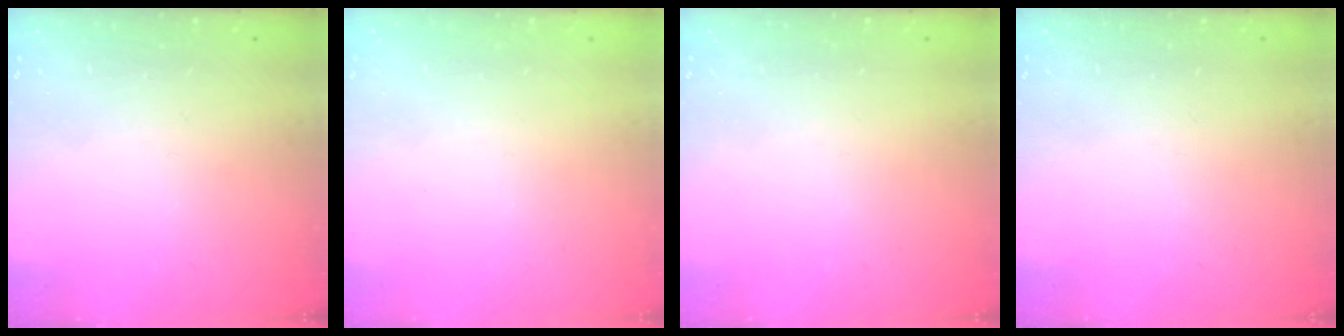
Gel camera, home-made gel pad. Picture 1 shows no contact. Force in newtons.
{"total": 0.0}
{"total": 0.0}
{"total": 0.0}